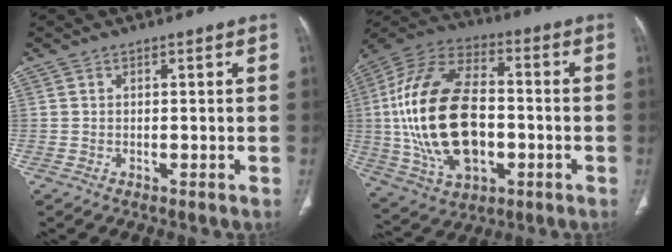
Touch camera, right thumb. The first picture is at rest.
{"total": 25.1, "force": [-2.0, 14.9, 20.2], "torque": [-0.388, 0.012, -0.026]}